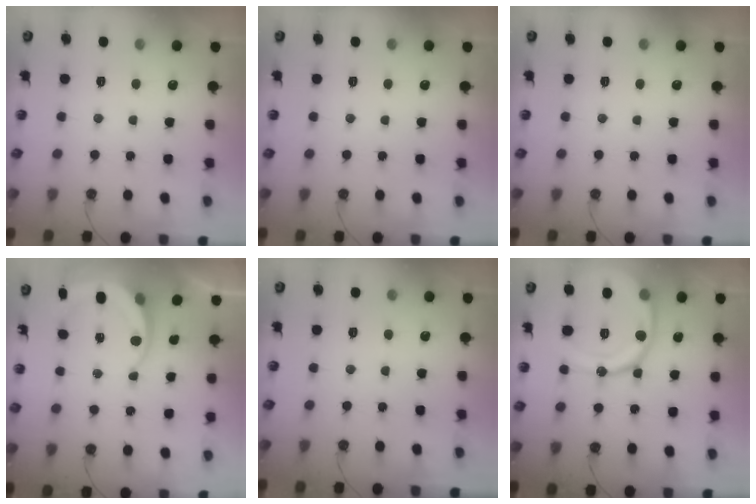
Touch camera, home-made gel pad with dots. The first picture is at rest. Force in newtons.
{"total": 0.0}
{"total": 0.0}
{"total": 5.9, "press": 5.9, "slide": 0.5}
{"total": 4.1, "press": 4.0, "slide": 0.4}
{"total": 19.6, "press": 19.5, "slide": 2.0}